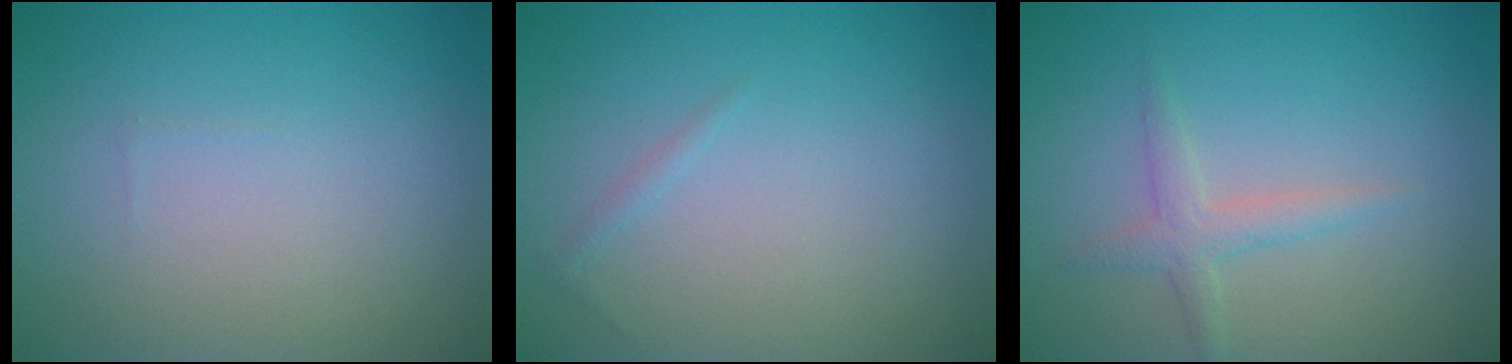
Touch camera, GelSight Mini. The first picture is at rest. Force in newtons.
{"total": 0.5, "press": 0.5, "slide": 0.0}
{"total": 1.9, "press": 1.9, "slide": 0.0}